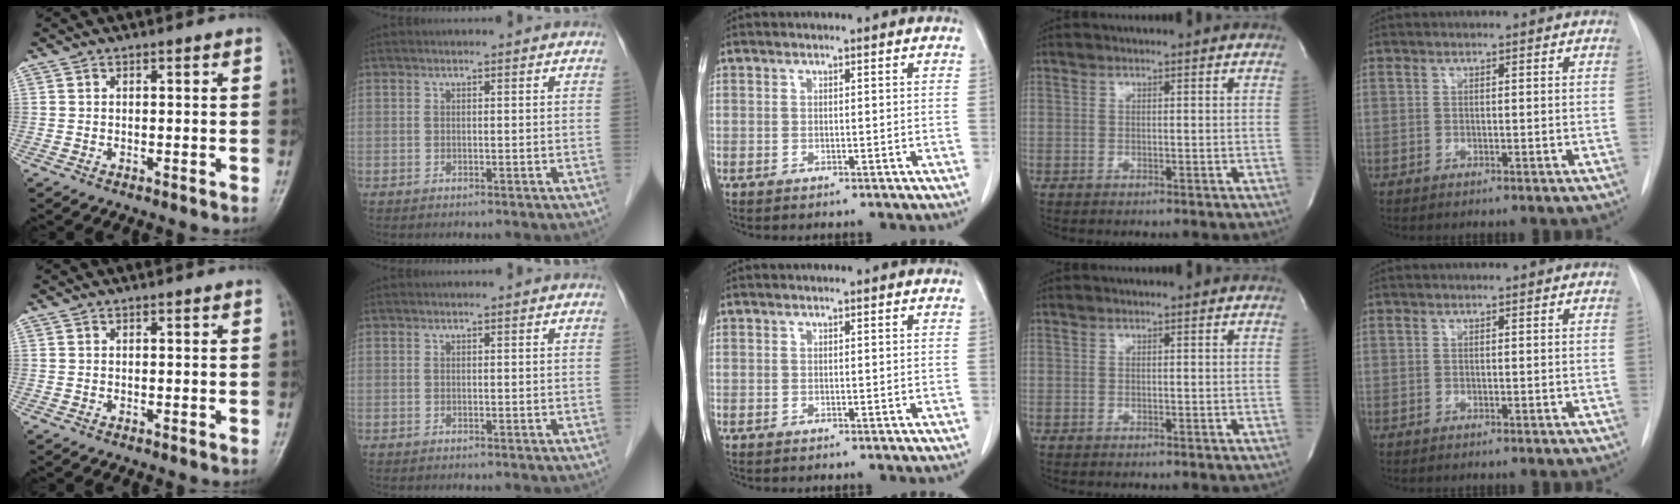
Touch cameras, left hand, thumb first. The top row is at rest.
{}